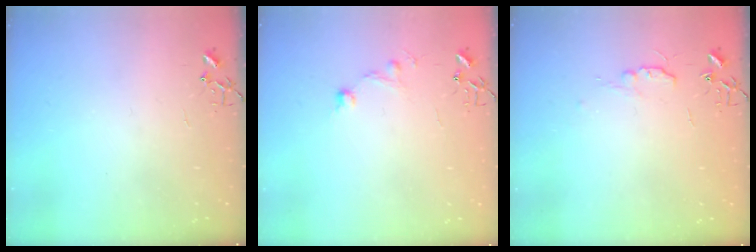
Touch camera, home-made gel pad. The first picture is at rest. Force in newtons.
{"total": 9.6, "press": 9.6, "slide": 0.8}
{"total": 5.6, "press": 5.5, "slide": 0.7}